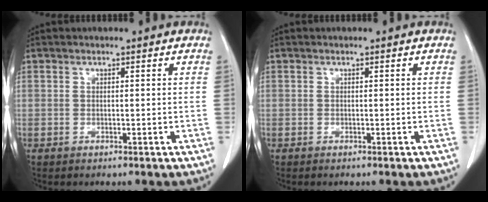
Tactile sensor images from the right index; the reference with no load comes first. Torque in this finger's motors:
{"motor_torque": [-0.03, 0.04, -0.02, -0.01]}